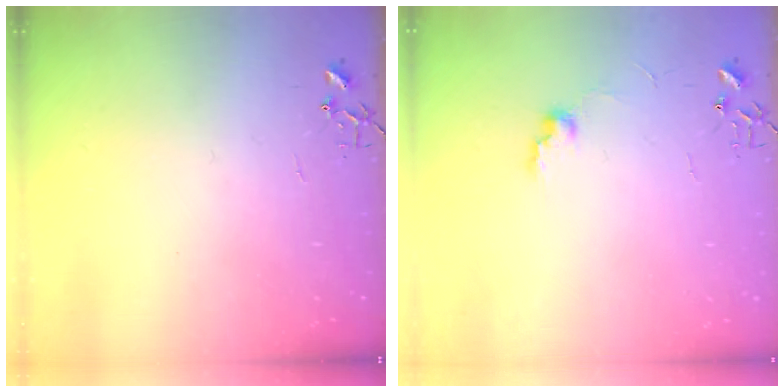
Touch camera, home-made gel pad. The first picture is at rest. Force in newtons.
{"total": 7.5, "press": 7.4, "slide": 0.8}